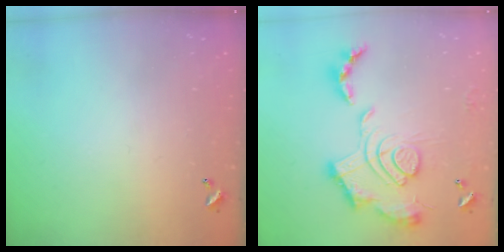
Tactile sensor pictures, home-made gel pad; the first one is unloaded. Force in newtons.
{"total": 2.4, "press": 1.9, "slide": 1.5}